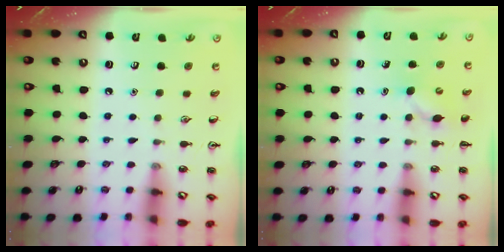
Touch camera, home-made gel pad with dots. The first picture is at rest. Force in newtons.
{"total": 4.9, "press": 4.7, "slide": 1.3}